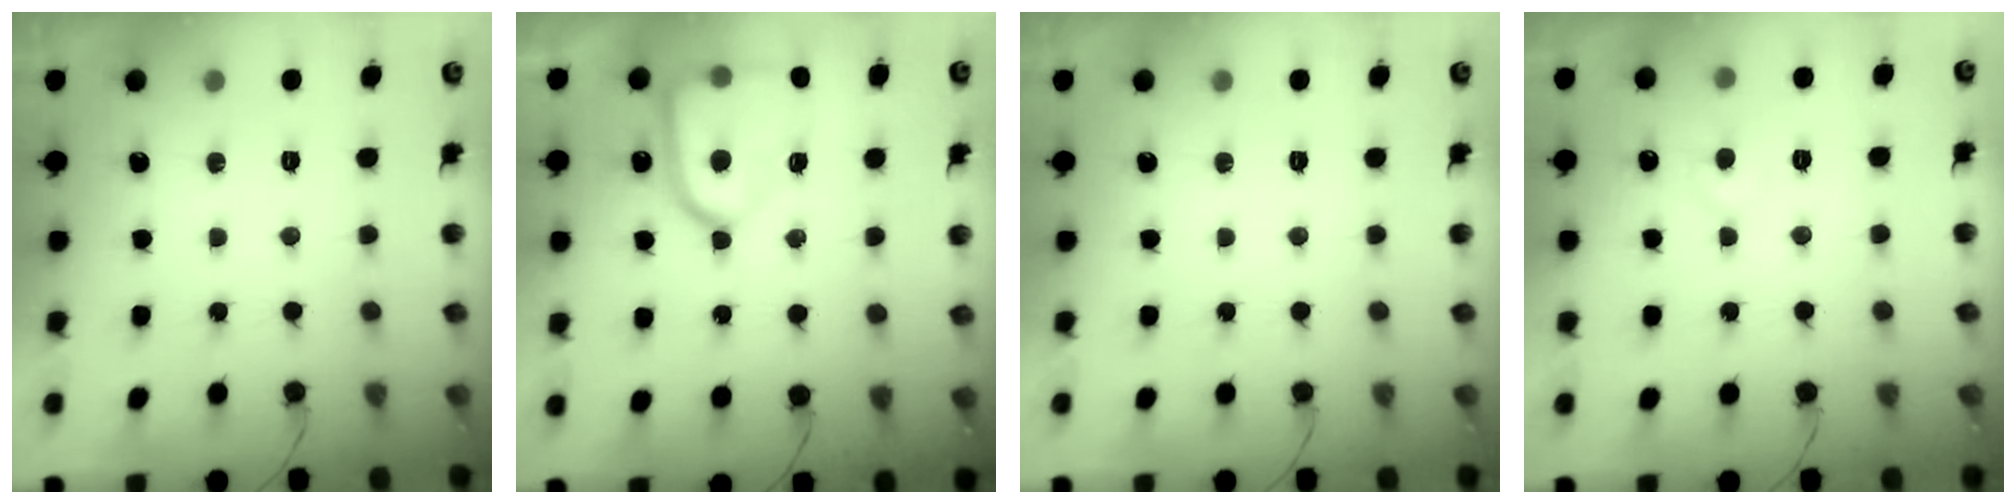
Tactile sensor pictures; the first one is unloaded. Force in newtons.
{"total": 16.2, "press": 16.1, "slide": 1.5}
{"total": 0.0}
{"total": 6.1, "press": 6.1, "slide": 0.3}